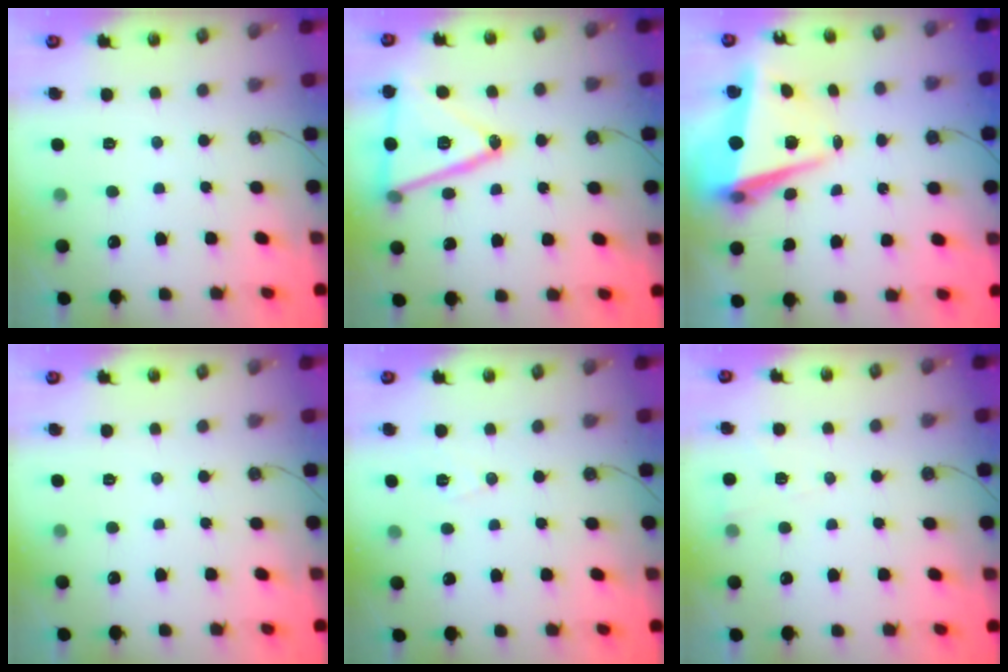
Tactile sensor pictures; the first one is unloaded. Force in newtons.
{"total": 21.0, "press": 20.8, "slide": 3.4}
{"total": 7.9, "press": 7.8, "slide": 1.6}
{"total": 0.0}
{"total": 6.2, "press": 4.4, "slide": 4.4}
{"total": 4.6, "press": 4.5, "slide": 0.5}